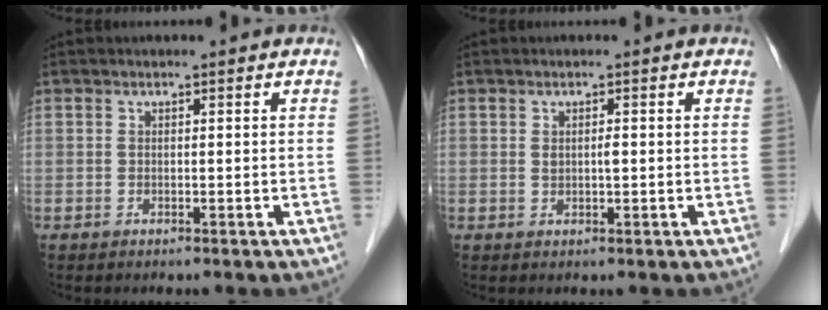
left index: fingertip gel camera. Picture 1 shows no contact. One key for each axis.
{"total": 1.2, "fx": 0.2, "fy": 0.4, "fz": 1.1, "tx": -0.020, "ty": 0.001, "tz": 0.004}